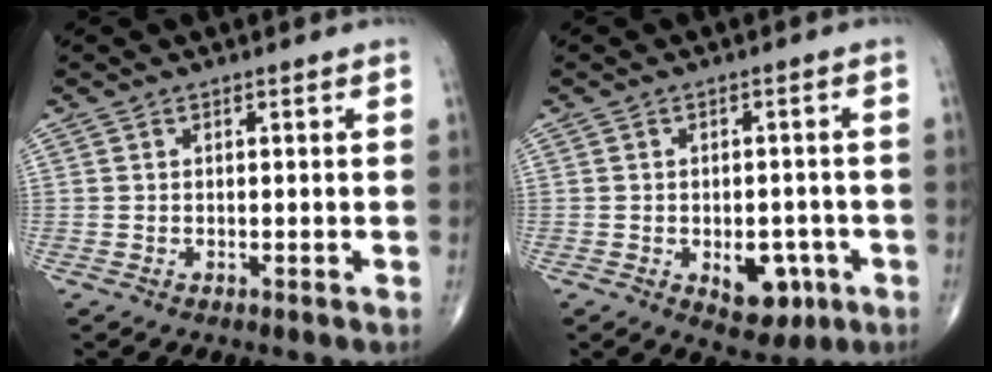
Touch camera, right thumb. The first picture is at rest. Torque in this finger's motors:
{"motor_torque": [1.03, 0.80, 0.27, -0.48, 0.19]}